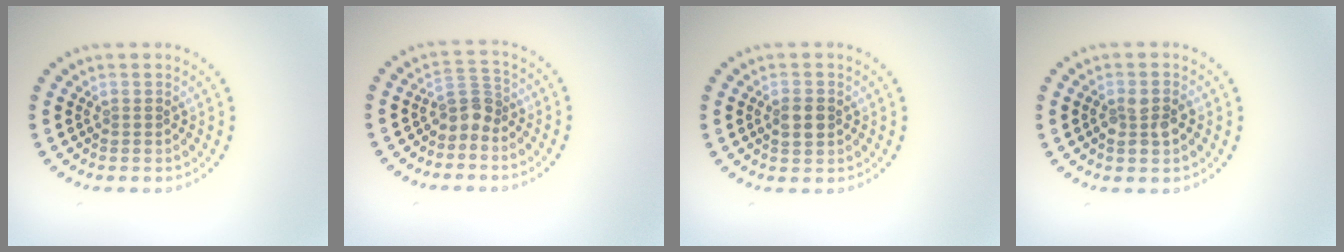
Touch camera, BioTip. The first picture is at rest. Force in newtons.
{"total": 2.4, "press": 1.7, "slide": 1.7}
{"total": 2.0, "press": 2.0, "slide": 0.1}
{"total": 2.0, "press": 1.9, "slide": 0.4}